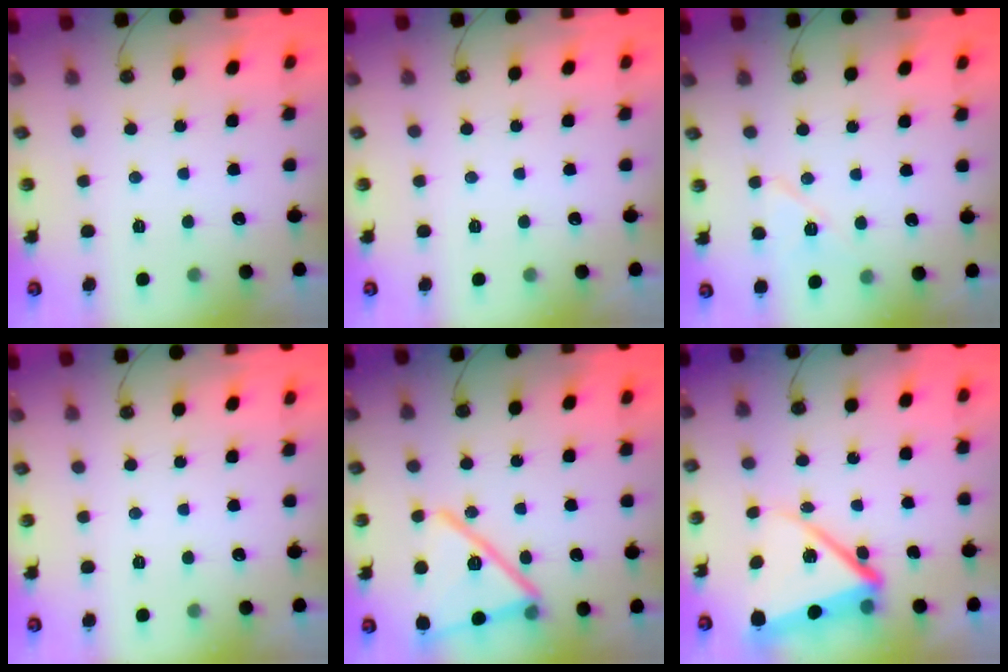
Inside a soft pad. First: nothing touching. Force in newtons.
{"total": 0.0}
{"total": 7.9, "press": 7.9, "slide": 0.7}
{"total": 0.0}
{"total": 20.4, "press": 18.7, "slide": 8.2}
{"total": 12.9, "press": 12.8, "slide": 1.8}